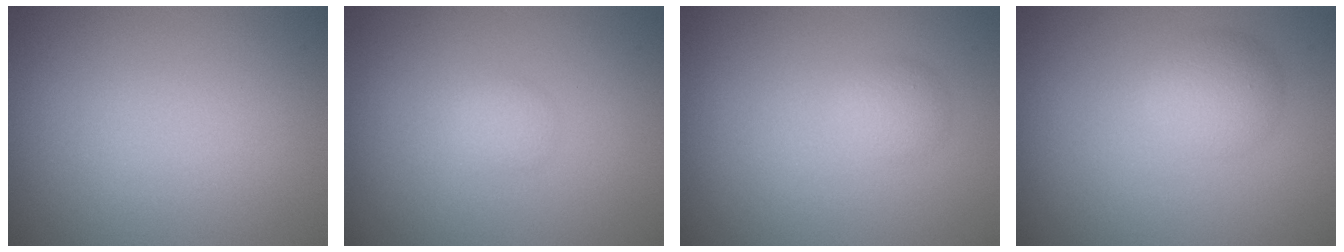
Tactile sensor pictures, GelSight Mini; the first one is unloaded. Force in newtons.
{"total": 1.0, "press": 1.0, "slide": 0.0}
{"total": 1.3, "press": 1.3, "slide": 0.0}
{"total": 2.8, "press": 2.8, "slide": 0.1}